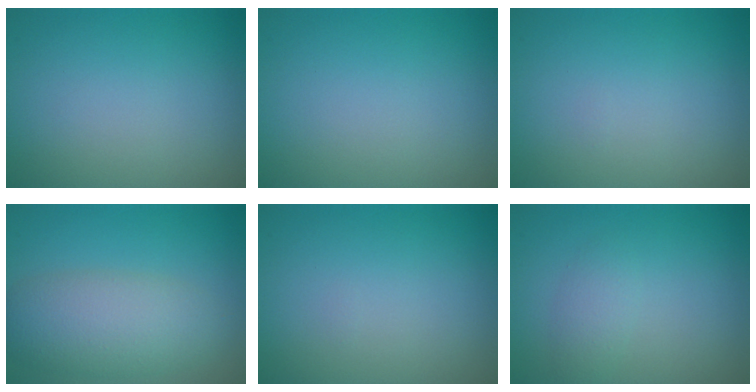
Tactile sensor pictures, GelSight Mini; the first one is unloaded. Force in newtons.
{"total": 0.0}
{"total": 0.0}
{"total": 5.5, "press": 5.5, "slide": 0.5}
{"total": 0.0}
{"total": 1.5, "press": 1.5, "slide": 0.1}